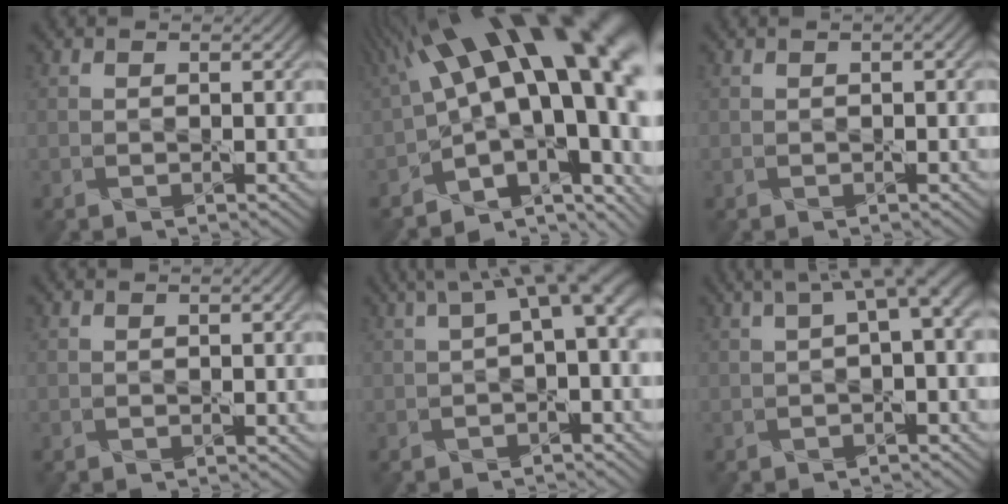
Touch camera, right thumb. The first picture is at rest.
{"total": 21.4, "force": [2.0, 8.9, 19.3], "torque": [-0.262, -0.014, 0.056]}
{"total": 1.1, "force": [0.4, 0.2, 1.1], "torque": [-0.018, 0.006, 0.003]}
{"total": 0.6, "force": [0.2, 0.1, 0.6], "torque": [-0.008, 0.007, 0.004]}
{"total": 6.7, "force": [1.7, 1.9, 6.2], "torque": [-0.090, 0.018, 0.025]}
{"total": 5.7, "force": [1.7, 1.4, 5.2], "torque": [-0.070, 0.019, 0.027]}